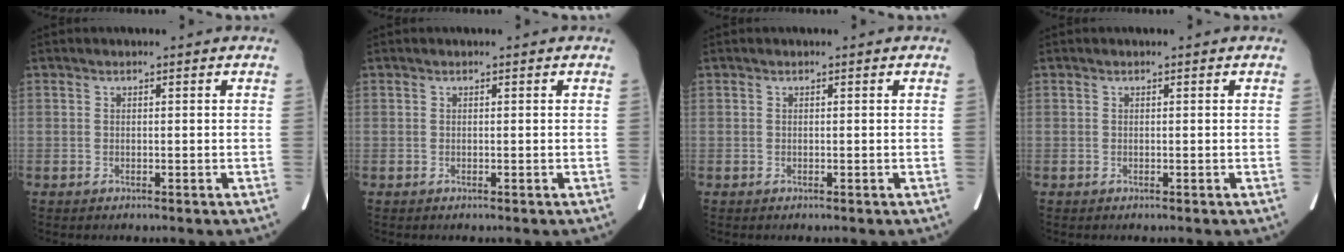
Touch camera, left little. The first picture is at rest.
{"total": 0.0}
{"total": 0.0}
{"total": 0.0}